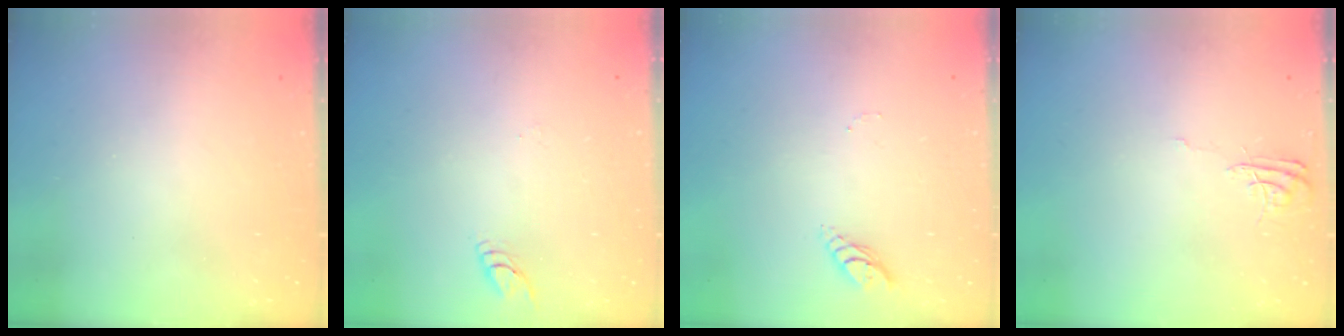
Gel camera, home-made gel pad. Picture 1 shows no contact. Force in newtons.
{"total": 3.7, "press": 3.6, "slide": 0.3}
{"total": 4.6, "press": 4.6, "slide": 0.4}
{"total": 5.1, "press": 5.1, "slide": 0.5}